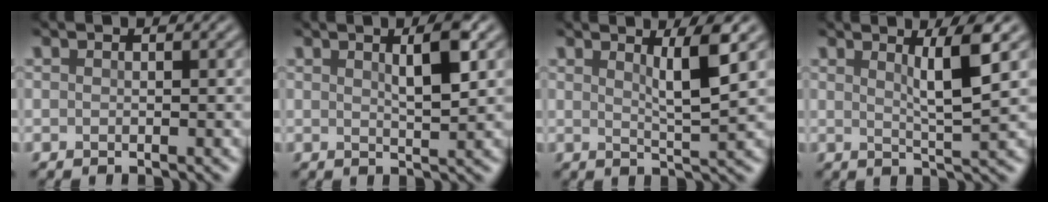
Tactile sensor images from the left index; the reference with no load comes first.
{"total": 3.2, "force": [1.3, 0.6, 2.8], "torque": [-0.041, 0.003, 0.021]}
{"total": 3.5, "force": [1.6, 0.5, 3.1], "torque": [-0.046, -0.004, 0.028]}
{"total": 3.9, "force": [1.6, 0.5, 3.5], "torque": [-0.057, -0.003, 0.028]}